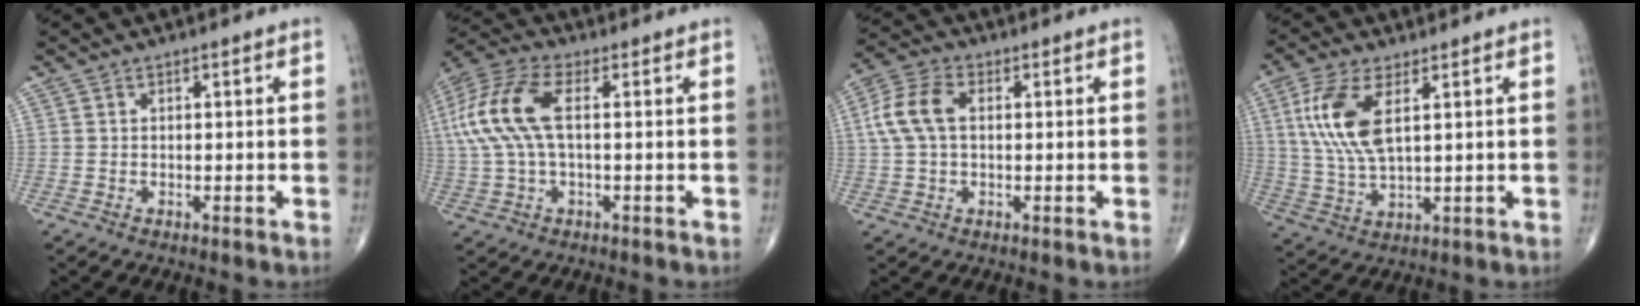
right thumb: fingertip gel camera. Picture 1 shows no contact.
{"total": 13.5, "force": [1.7, 6.0, 11.9], "torque": [-0.290, 0.029, 0.031]}
{"total": 8.2, "force": [1.2, 5.0, 6.4], "torque": [-0.144, 0.023, 0.021]}
{"total": 11.5, "force": [3.5, 4.7, 9.9], "torque": [-0.224, -0.007, 0.075]}